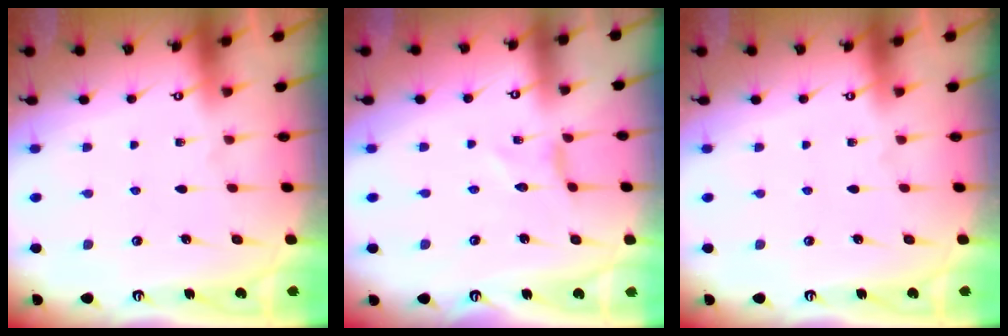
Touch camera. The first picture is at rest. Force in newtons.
{"total": 0.0}
{"total": 0.0}